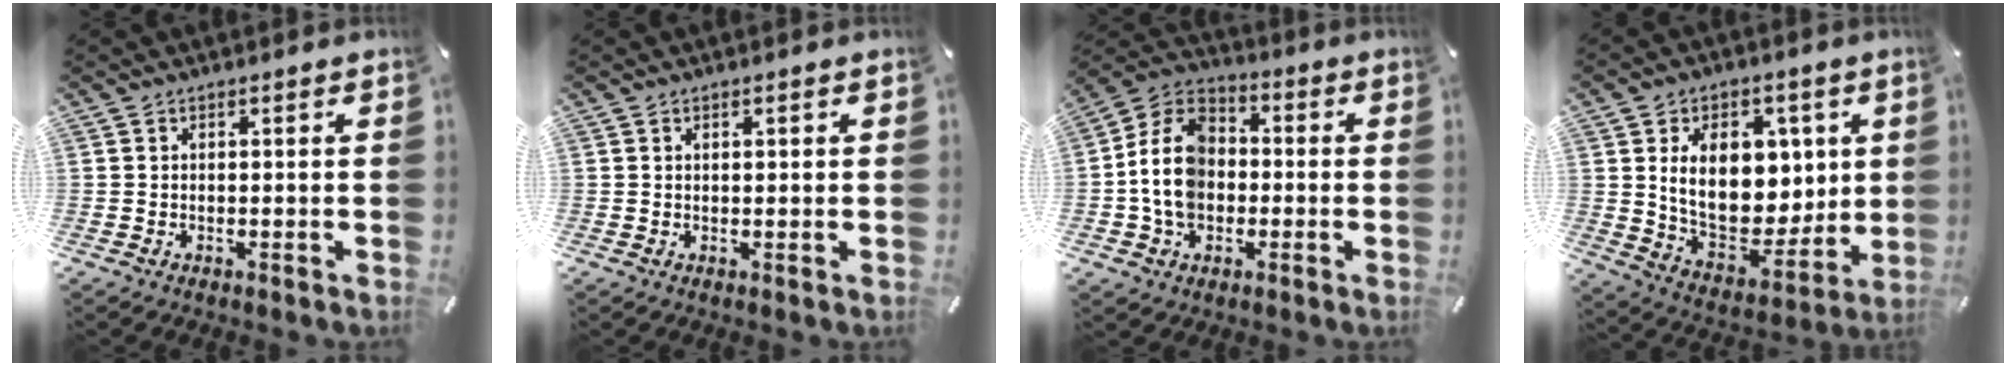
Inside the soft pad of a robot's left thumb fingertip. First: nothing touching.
{"total": 0.7, "force": [0.3, 0.2, 0.6], "torque": [-0.011, 0.001, 0.005]}
{"total": 12.0, "force": [-2.1, 9.7, 6.6], "torque": [-0.170, 0.022, -0.041]}
{"total": 17.0, "force": [4.3, 11.9, 11.3], "torque": [-0.174, -0.024, 0.086]}